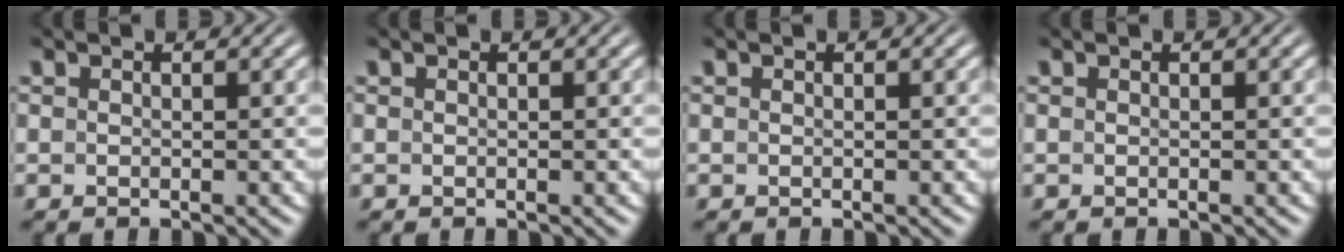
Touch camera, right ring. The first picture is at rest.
{"total": 0.0}
{"total": 0.0}
{"total": 0.0}